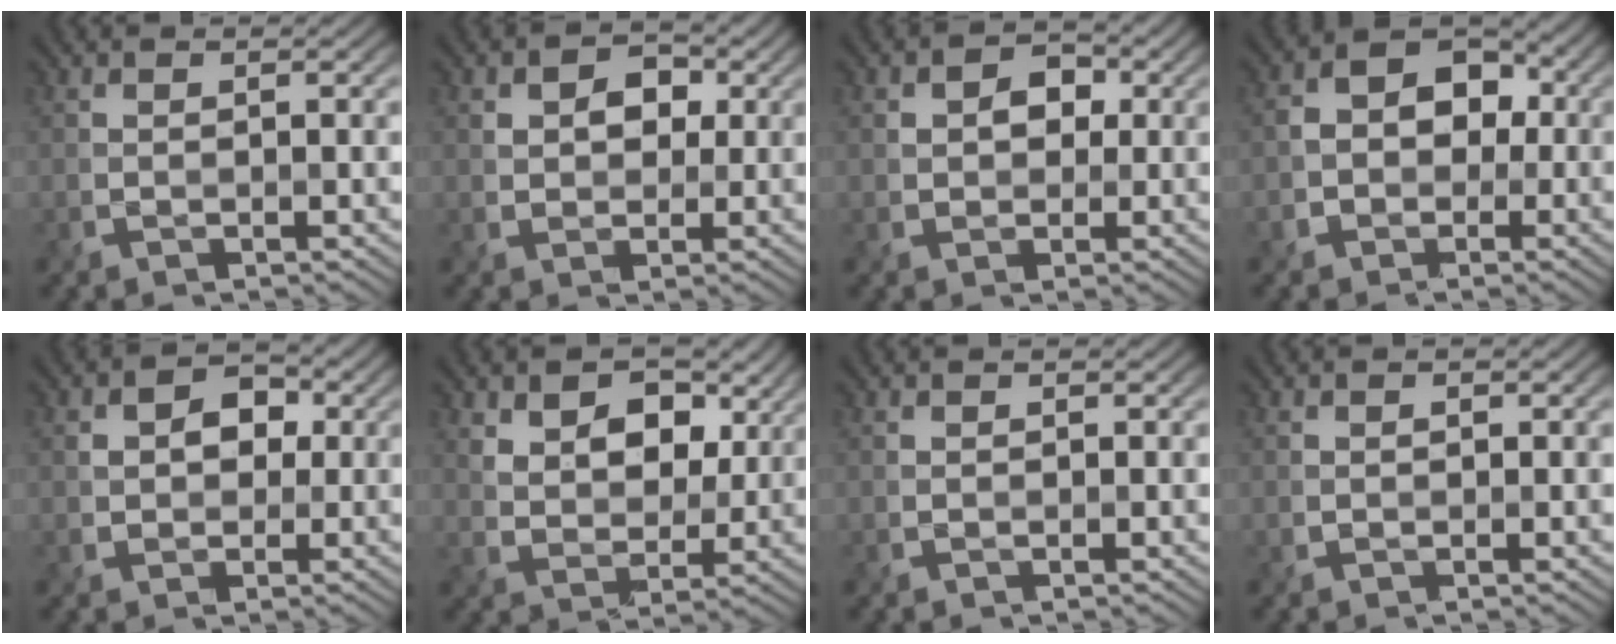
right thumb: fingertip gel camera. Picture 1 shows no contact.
{"total": 4.3, "force": [1.3, 3.3, 2.4], "torque": [-0.050, 0.004, 0.014]}
{"total": 3.7, "force": [0.7, 2.9, 2.1], "torque": [-0.038, 0.003, 0.002]}
{"total": 6.2, "force": [-0.2, 5.2, 3.4], "torque": [-0.045, 0.013, -0.022]}
{"total": 4.3, "force": [0.8, 3.5, 2.4], "torque": [-0.050, 0.004, 0.003]}
{"total": 9.4, "force": [4.5, 6.1, 5.6], "torque": [-0.113, -0.003, 0.068]}
{"total": 0.0}
{"total": 0.6, "force": [0.1, 0.5, 0.3], "torque": [-0.007, -0.004, 0.004]}